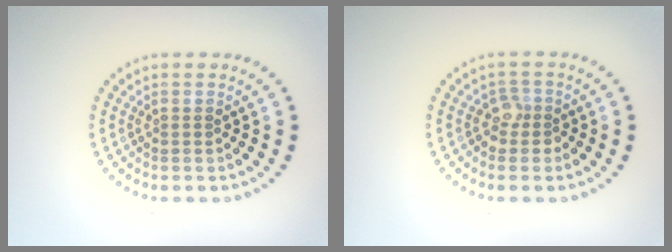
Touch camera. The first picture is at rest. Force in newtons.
{"total": 1.6, "press": 1.3, "slide": 0.9}